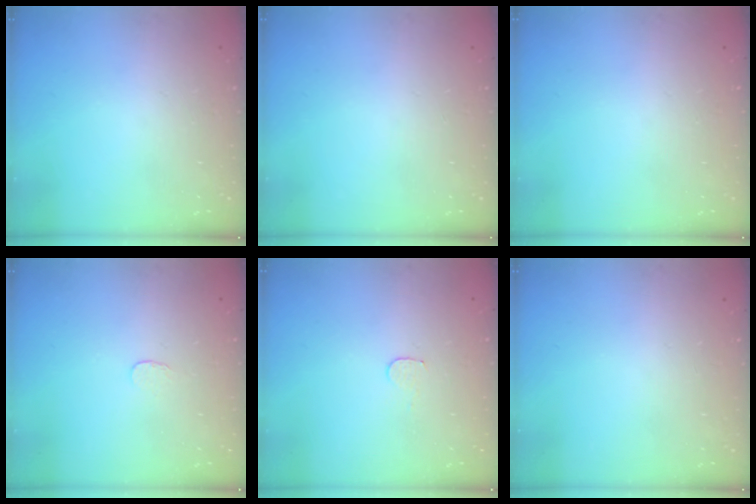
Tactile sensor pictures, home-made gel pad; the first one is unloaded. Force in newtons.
{"total": 0.0}
{"total": 0.0}
{"total": 2.6, "press": 2.6, "slide": 0.2}
{"total": 3.5, "press": 3.5, "slide": 0.3}
{"total": 0.0}